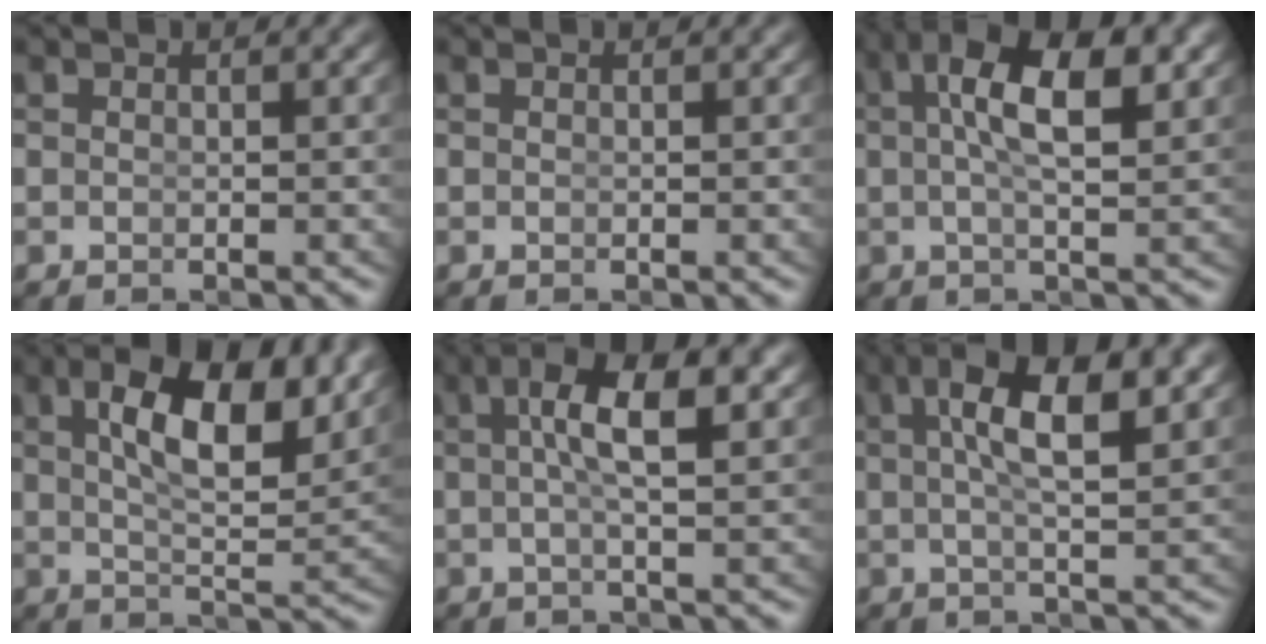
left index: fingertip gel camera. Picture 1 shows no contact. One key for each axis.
{"total": 0.0}
{"total": 7.5, "fx": 2.0, "fy": 2.5, "fz": 6.7, "tx": -0.104, "ty": 0.010, "tz": 0.026}
{"total": 7.9, "fx": 3.4, "fy": 2.3, "fz": 6.7, "tx": -0.098, "ty": 0.001, "tz": 0.052}
{"total": 6.0, "fx": 1.5, "fy": 1.3, "fz": 5.7, "tx": -0.099, "ty": 0.011, "tz": 0.021}
{"total": 7.1, "fx": 2.5, "fy": 1.7, "fz": 6.5, "tx": -0.105, "ty": 0.012, "tz": 0.036}